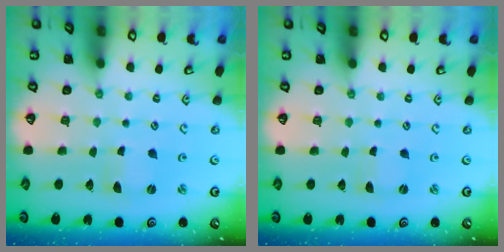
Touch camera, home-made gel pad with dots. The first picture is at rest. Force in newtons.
{"total": 0.0}